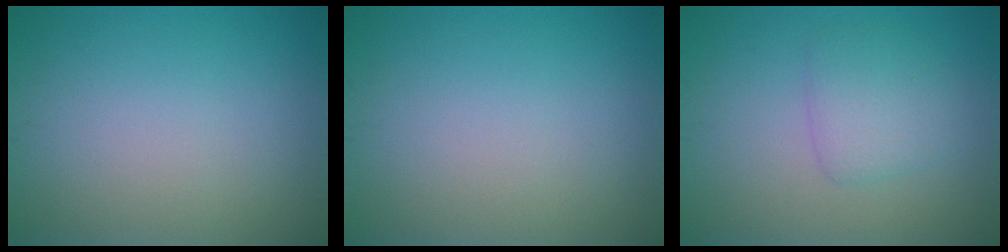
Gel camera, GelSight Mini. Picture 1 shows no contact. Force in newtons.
{"total": 0.0}
{"total": 2.7, "press": 2.7, "slide": 0.1}